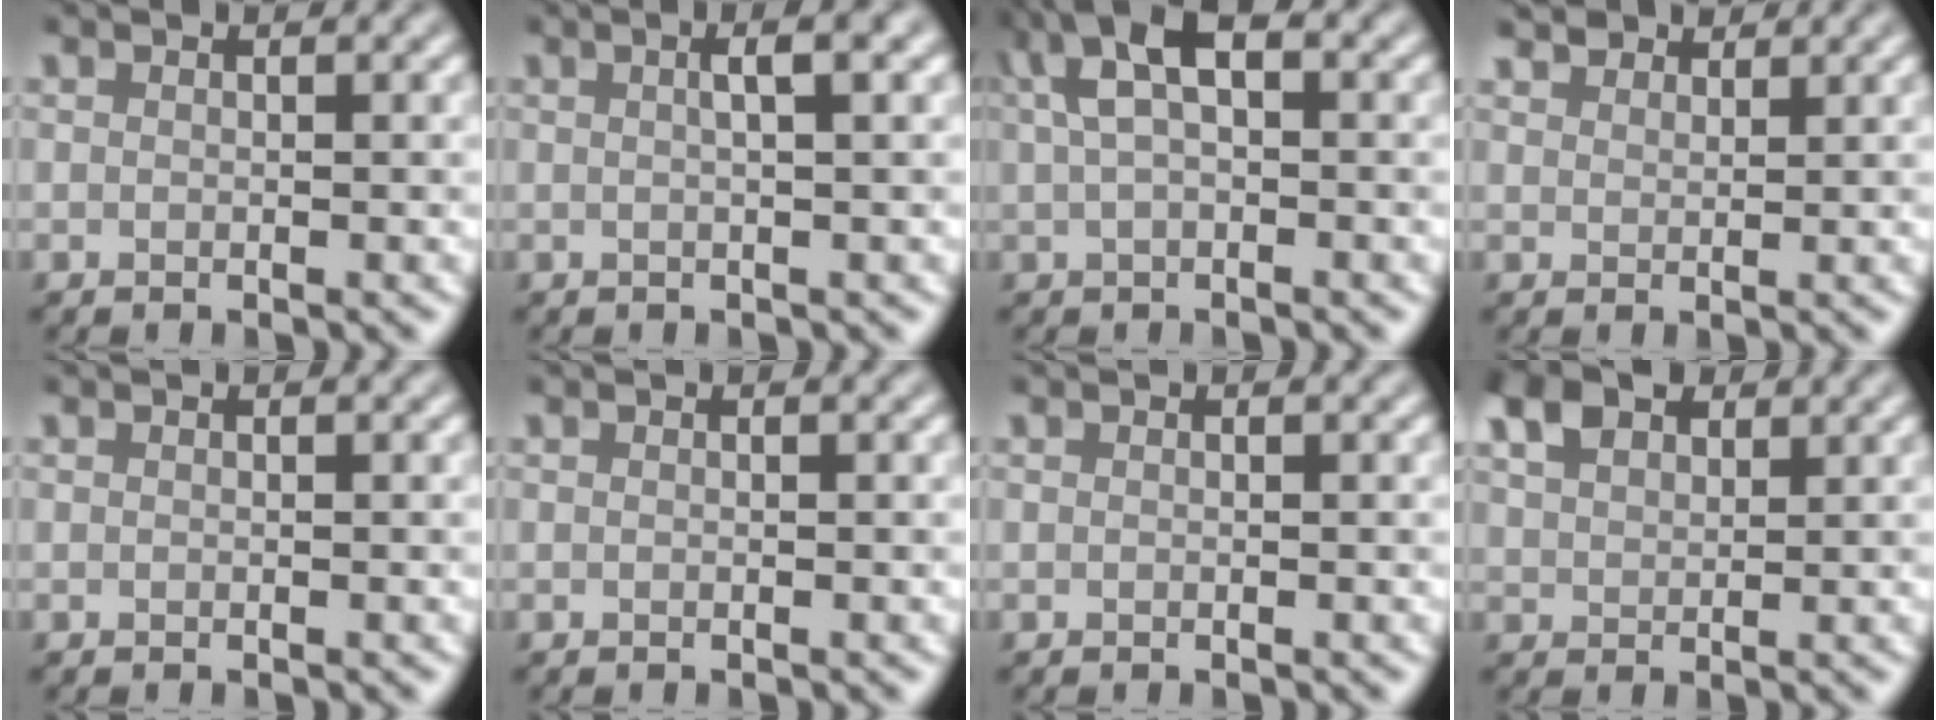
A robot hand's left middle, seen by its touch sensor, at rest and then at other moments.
{"total": 2.6, "force": [0.7, 0.6, 2.5], "torque": [-0.030, 0.013, 0.005]}
{"total": 6.3, "force": [2.2, 3.1, 5.0], "torque": [-0.099, 0.024, 0.036]}
{"total": 2.6, "force": [2.3, 1.0, 0.6], "torque": [-0.016, 0.001, 0.046]}
{"total": 0.0}
{"total": 0.0}
{"total": 0.0}
{"total": 4.2, "force": [2.5, 2.5, 2.3], "torque": [-0.051, 0.011, 0.046]}